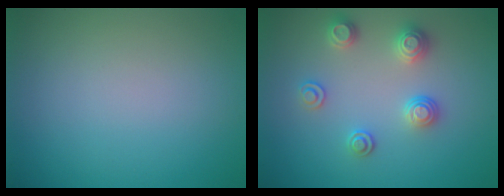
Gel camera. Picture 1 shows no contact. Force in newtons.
{"total": 2.6, "press": 2.6, "slide": 0.2}